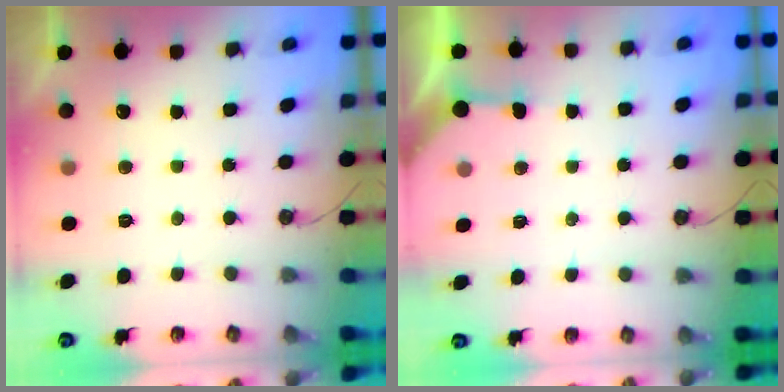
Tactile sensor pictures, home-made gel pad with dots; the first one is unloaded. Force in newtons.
{"total": 3.5, "press": 3.5, "slide": 0.2}